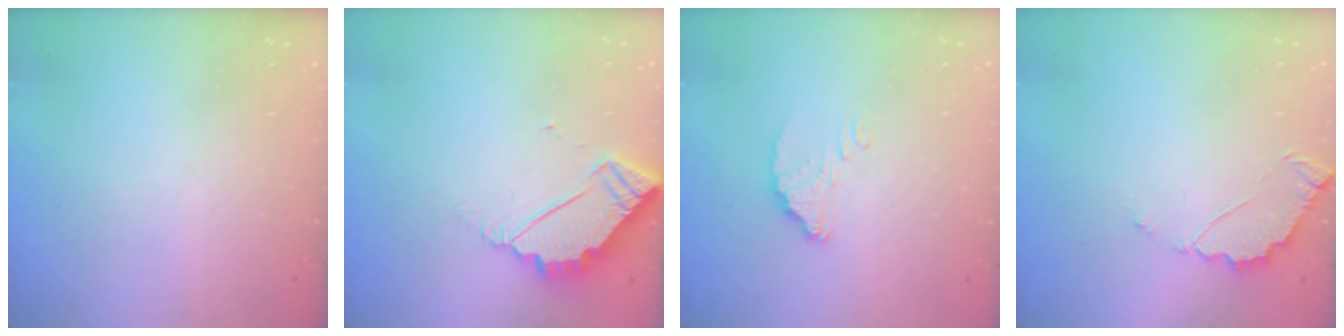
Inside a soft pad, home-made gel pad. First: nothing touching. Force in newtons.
{"total": 4.4, "press": 4.4, "slide": 0.3}
{"total": 4.9, "press": 4.9, "slide": 0.1}
{"total": 3.5, "press": 3.4, "slide": 0.2}